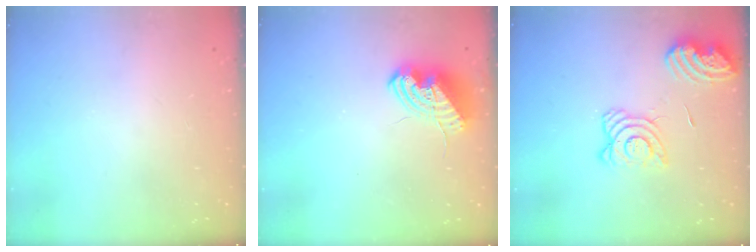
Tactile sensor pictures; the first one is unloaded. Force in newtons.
{"total": 9.1, "press": 9.1, "slide": 0.6}
{"total": 13.5, "press": 13.4, "slide": 1.5}